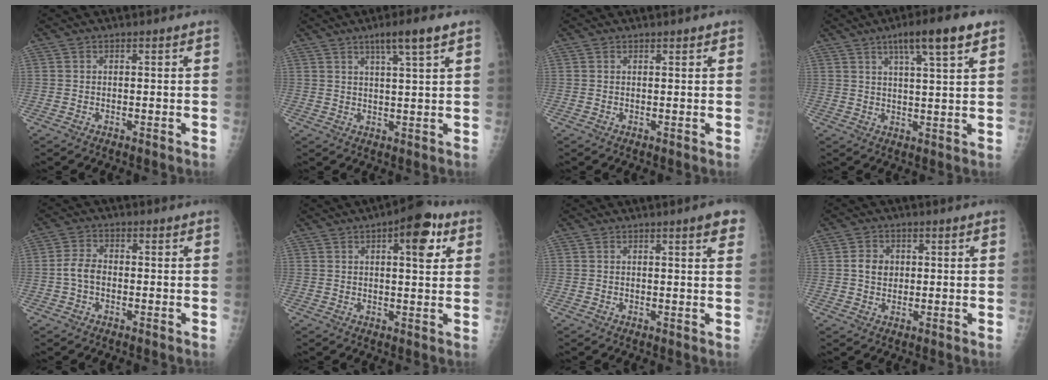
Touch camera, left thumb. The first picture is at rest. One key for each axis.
{"total": 5.8, "fx": 3.5, "fy": 0.1, "fz": 4.6, "tx": -0.080, "ty": -0.012, "tz": 0.061}
{"total": 0.7, "fx": 0.6, "fy": 0.2, "fz": 0.3, "tx": -0.005, "ty": -0.003, "tz": 0.008}
{"total": 9.4, "fx": 5.4, "fy": 1.2, "fz": 7.6, "tx": -0.117, "ty": -0.014, "tz": 0.084}
{"total": 3.8, "fx": -0.7, "fy": 2.6, "fz": 2.7, "tx": -0.051, "ty": 0.011, "tz": -0.018}
{"total": 9.1, "fx": 3.8, "fy": 3.4, "fz": 7.5, "tx": -0.080, "ty": -0.005, "tz": 0.047}
{"total": 4.1, "fx": 2.4, "fy": 0.5, "fz": 3.3, "tx": -0.032, "ty": -0.006, "tz": 0.026}
{"total": 3.9, "fx": 0.6, "fy": 3.3, "fz": 2.0, "tx": -0.017, "ty": 0.001, "tz": 0.010}